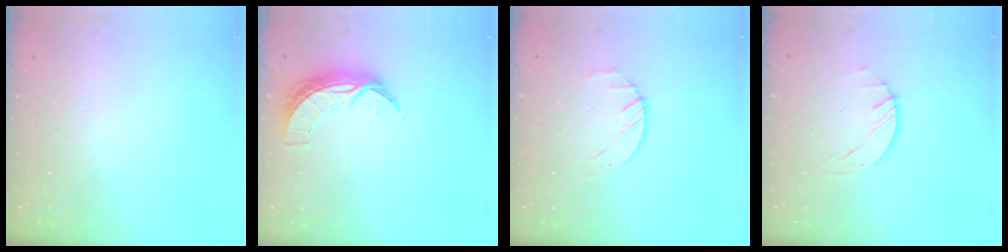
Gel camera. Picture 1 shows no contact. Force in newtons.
{"total": 7.7, "press": 7.7, "slide": 0.7}
{"total": 2.5, "press": 2.5, "slide": 0.4}
{"total": 1.7, "press": 1.7, "slide": 0.1}